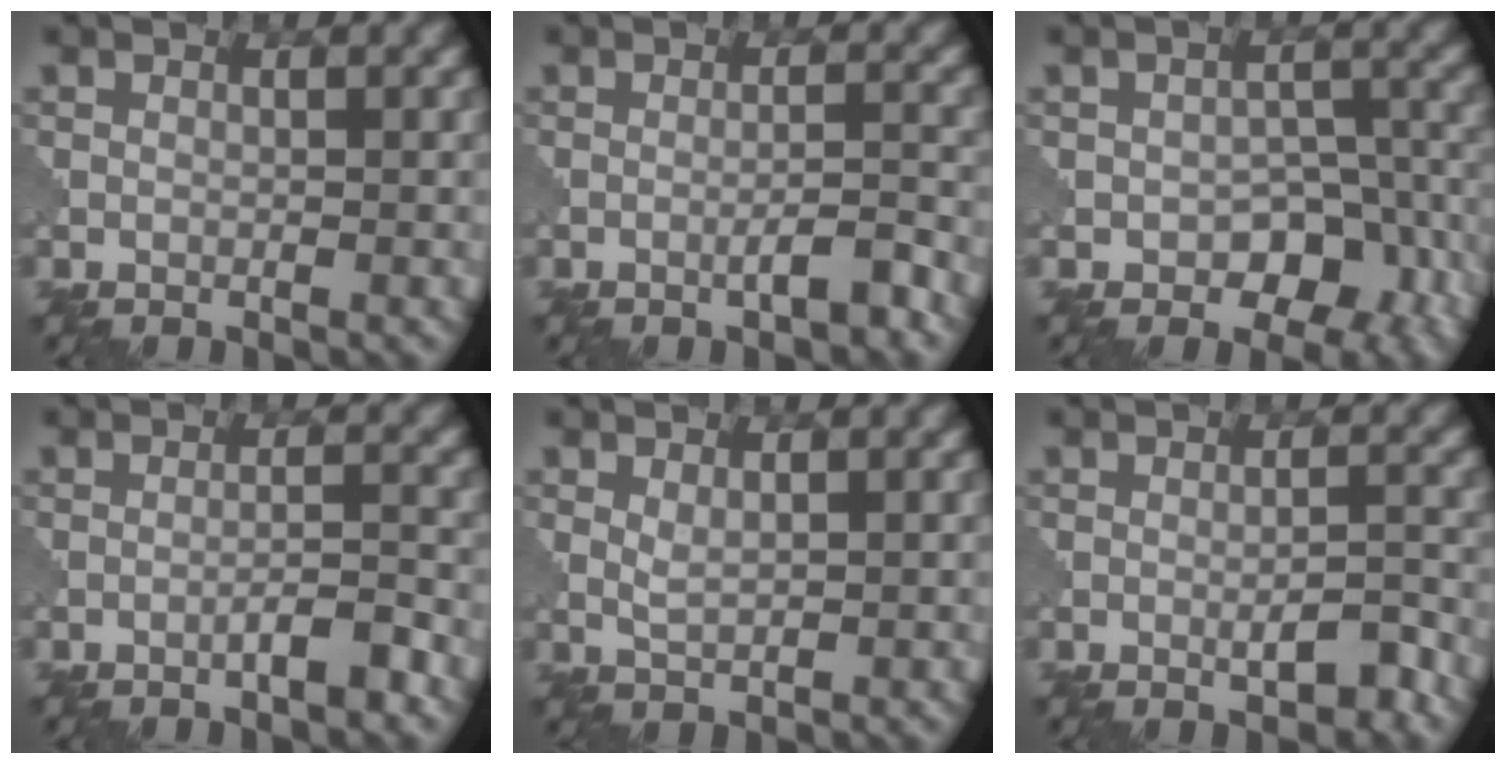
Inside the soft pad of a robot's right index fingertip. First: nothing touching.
{"total": 2.4, "force": [-1.2, 0.2, 2.1], "torque": [-0.030, 0.010, -0.025]}
{"total": 7.5, "force": [-3.4, 5.0, 4.4], "torque": [-0.045, -0.006, -0.043]}
{"total": 2.3, "force": [-1.3, 0.2, 1.9], "torque": [-0.028, 0.010, -0.026]}
{"total": 1.2, "force": [0.5, 0.4, 1.0], "torque": [-0.027, -0.001, 0.012]}
{"total": 2.6, "force": [-1.1, 0.6, 2.2], "torque": [-0.035, 0.002, -0.017]}